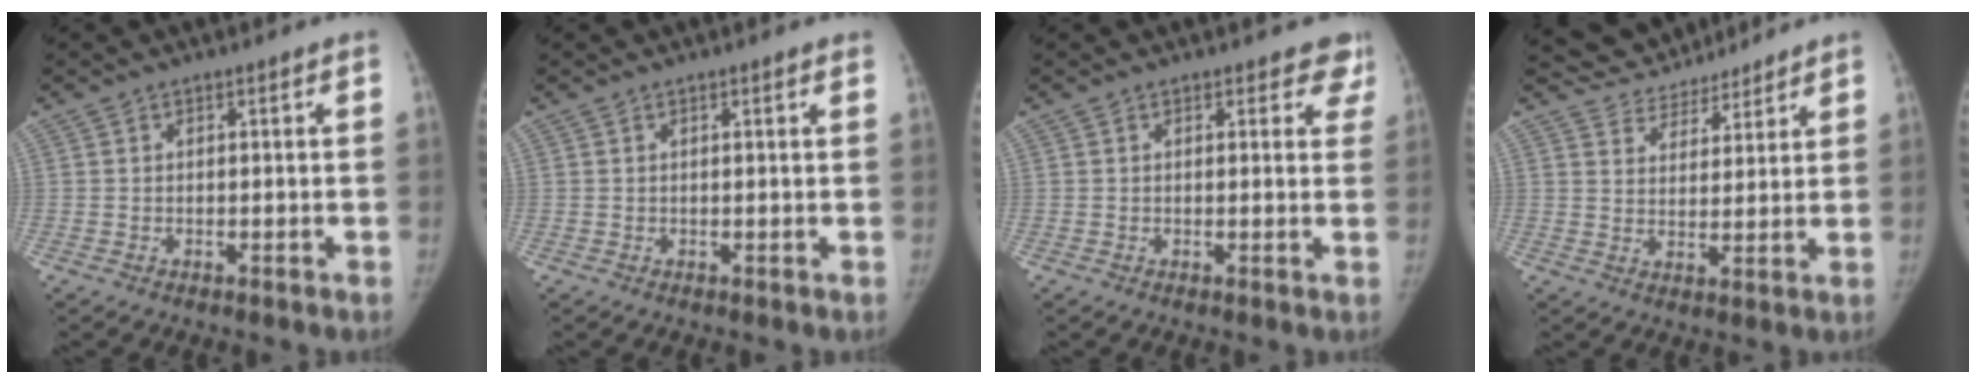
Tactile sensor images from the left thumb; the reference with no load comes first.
{"total": 0.7, "force": [0.5, 0.1, 0.5], "torque": [-0.004, 0.002, 0.005]}
{"total": 4.4, "force": [3.5, 2.4, 1.1], "torque": [0.031, -0.013, 0.018]}
{"total": 9.3, "force": [8.5, 3.8, 0.8], "torque": [0.011, -0.031, 0.139]}